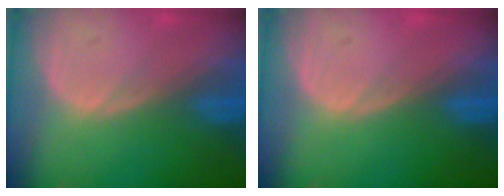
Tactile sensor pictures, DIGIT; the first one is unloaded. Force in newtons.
{"total": 0.0}